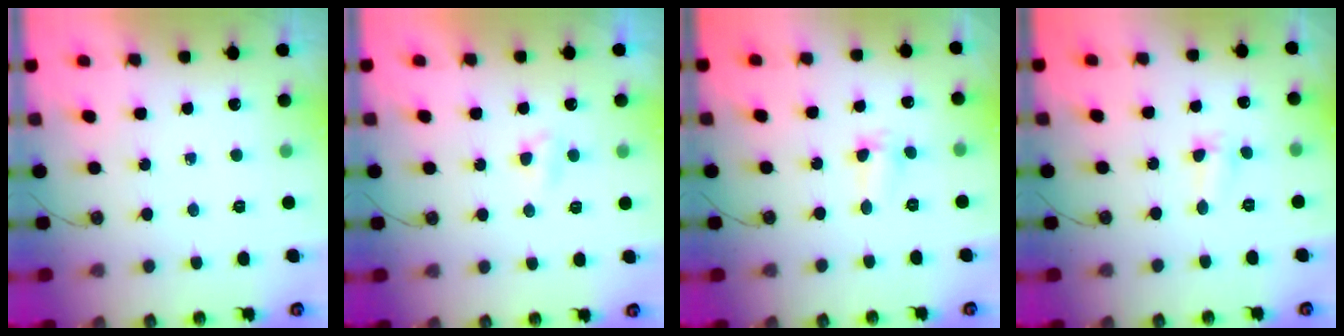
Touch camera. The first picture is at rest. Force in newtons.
{"total": 3.2, "press": 3.2, "slide": 0.4}
{"total": 2.1, "press": 2.0, "slide": 0.5}
{"total": 2.8, "press": 2.6, "slide": 1.0}